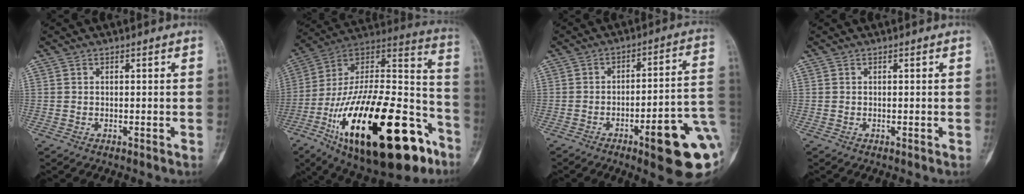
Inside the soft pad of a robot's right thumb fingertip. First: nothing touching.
{"total": 39.8, "force": [-18.1, 16.4, 31.5], "torque": [-0.500, 0.060, -0.287]}
{"total": 17.9, "force": [-6.5, 3.9, 16.2], "torque": [-0.161, 0.034, -0.077]}
{"total": 0.0}